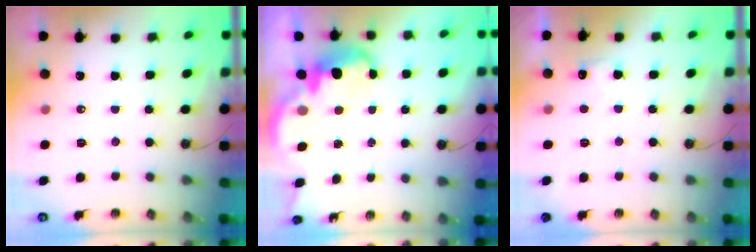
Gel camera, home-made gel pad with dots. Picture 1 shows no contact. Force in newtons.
{"total": 4.2, "press": 4.1, "slide": 0.8}
{"total": 7.1, "press": 7.1, "slide": 0.8}